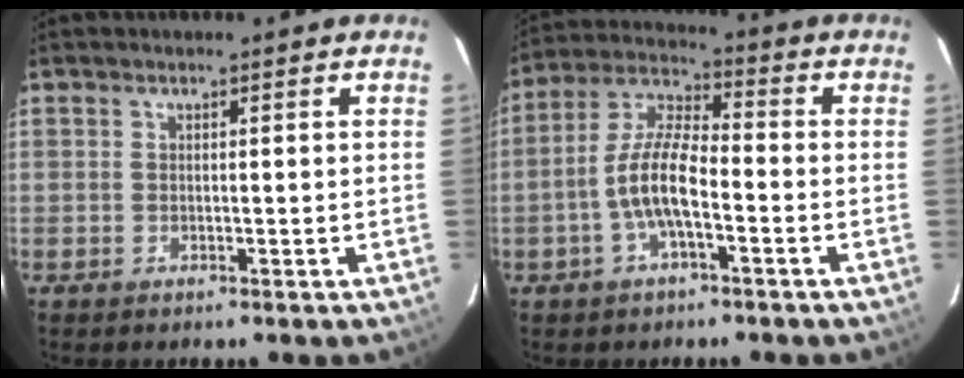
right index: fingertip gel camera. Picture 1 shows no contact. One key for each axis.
{"total": 9.5, "fx": -3.2, "fy": 2.9, "fz": 8.4, "tx": -0.181, "ty": 0.010, "tz": -0.062}